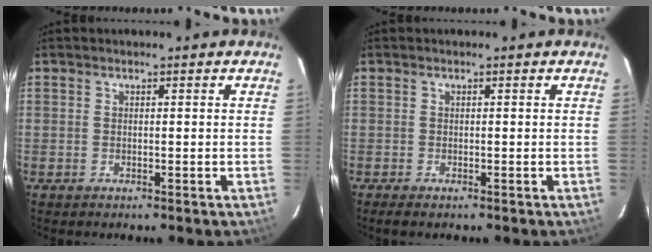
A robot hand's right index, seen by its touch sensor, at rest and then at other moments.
{"total": 1.3, "force": [-1.0, 0.4, 0.7], "torque": [-0.016, -0.006, -0.018]}